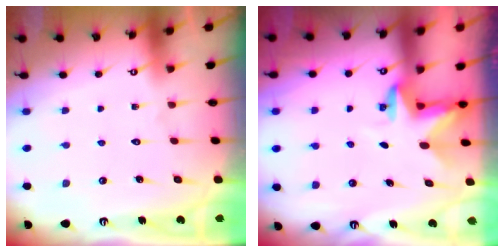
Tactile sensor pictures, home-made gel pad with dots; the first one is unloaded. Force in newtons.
{"total": 2.9, "press": 2.9, "slide": 0.1}